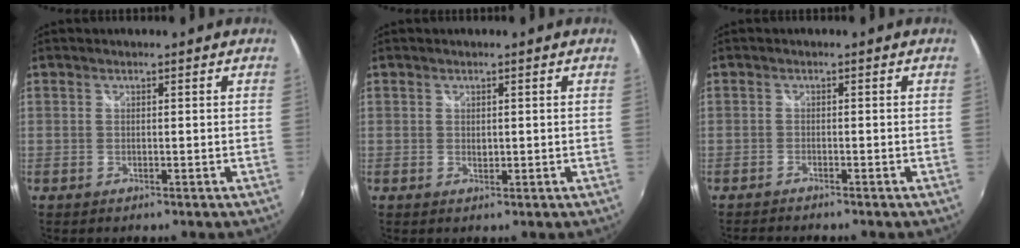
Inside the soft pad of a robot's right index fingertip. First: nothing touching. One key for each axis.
{"total": 0.8, "fx": 0.2, "fy": 0.7, "fz": 0.5, "tx": -0.007, "ty": 0.000, "tz": 0.003}
{"total": 2.4, "fx": -2.3, "fy": 0.2, "fz": 0.7, "tx": -0.027, "ty": -0.011, "tz": -0.041}